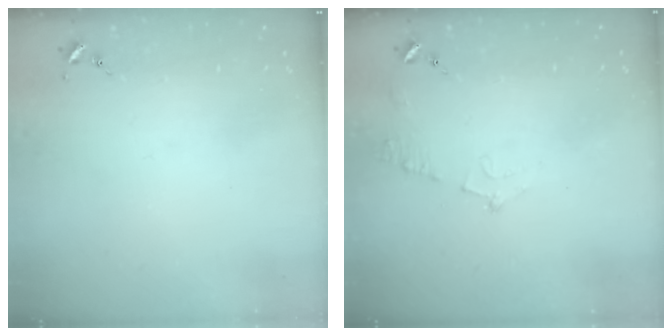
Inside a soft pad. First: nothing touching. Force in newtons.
{"total": 6.4, "press": 6.4, "slide": 0.8}